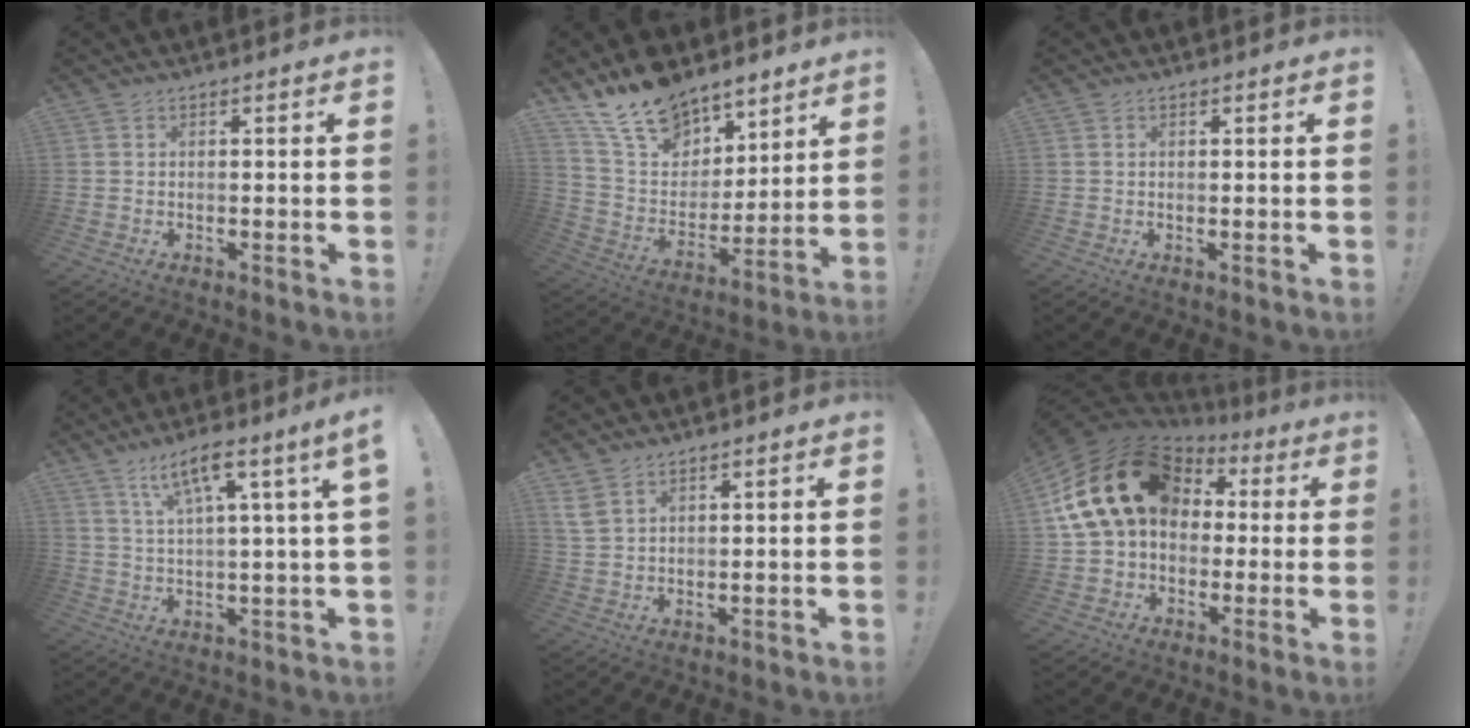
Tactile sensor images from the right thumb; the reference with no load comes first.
{"total": 17.8, "force": [13.9, 9.3, 5.9], "torque": [-0.121, -0.096, 0.264]}
{"total": 0.0}
{"total": 9.1, "force": [4.4, 0.5, 8.0], "torque": [-0.131, -0.021, 0.065]}
{"total": 4.3, "force": [3.2, 1.7, 2.3], "torque": [-0.046, -0.012, 0.063]}
{"total": 23.6, "force": [6.1, 16.9, 15.4], "torque": [-0.266, -0.017, 0.130]}